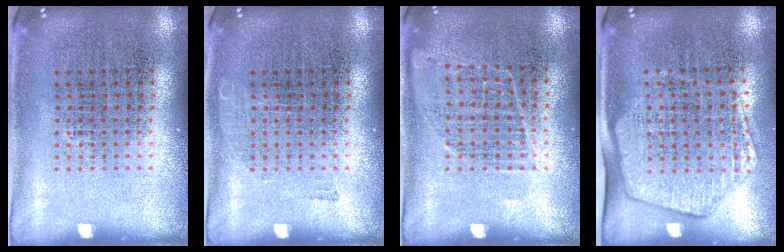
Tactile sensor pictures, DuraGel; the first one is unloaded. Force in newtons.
{"total": 0.5, "press": 0.5, "slide": 0.1}
{"total": 0.9, "press": 0.9, "slide": 0.2}
{"total": 1.8, "press": 1.5, "slide": 0.9}